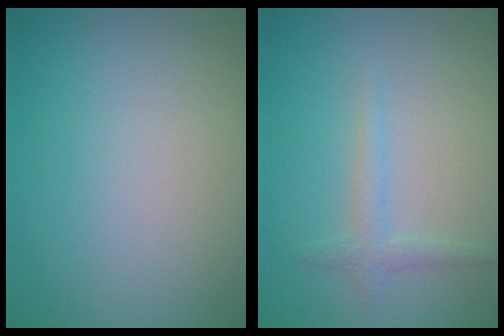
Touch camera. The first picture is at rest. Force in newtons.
{"total": 1.5, "press": 1.4, "slide": 0.1}